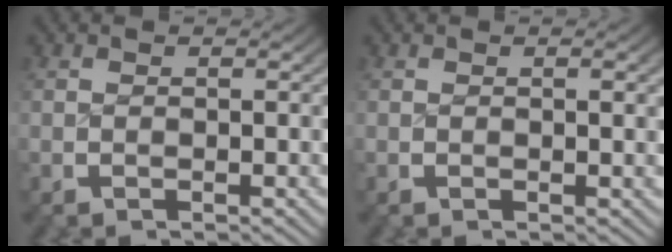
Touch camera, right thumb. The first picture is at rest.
{"total": 0.7, "force": [0.2, 0.0, 0.7], "torque": [-0.008, 0.001, 0.003]}